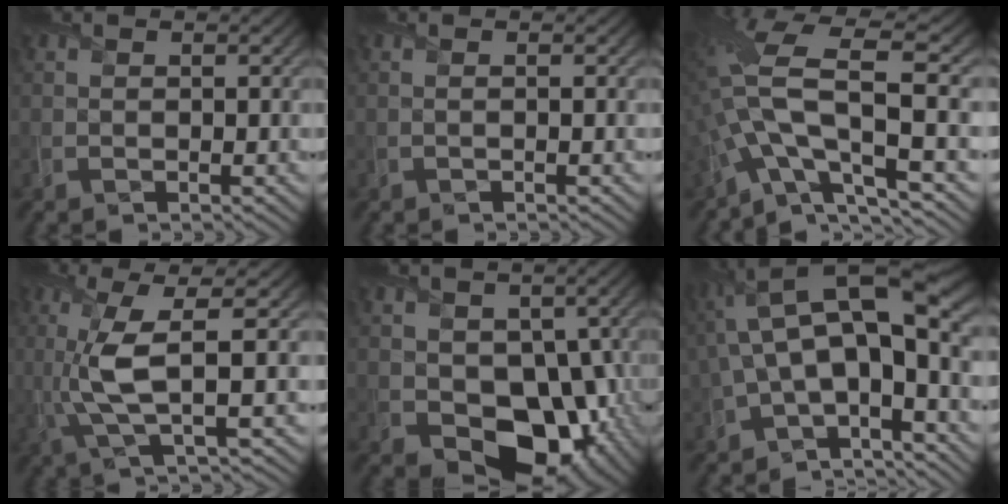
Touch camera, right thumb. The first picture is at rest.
{"total": 0.6, "force": [-0.1, 0.0, 0.6], "torque": [-0.011, 0.003, -0.004]}
{"total": 15.3, "force": [-2.4, 4.6, 14.4], "torque": [-0.315, 0.006, -0.042]}
{"total": 7.4, "force": [0.2, 1.6, 7.2], "torque": [-0.159, 0.010, 0.004]}
{"total": 11.0, "force": [-1.6, 8.1, 7.4], "torque": [-0.112, -0.035, -0.019]}
{"total": 14.4, "force": [1.2, 7.0, 12.6], "torque": [-0.237, 0.001, 0.018]}